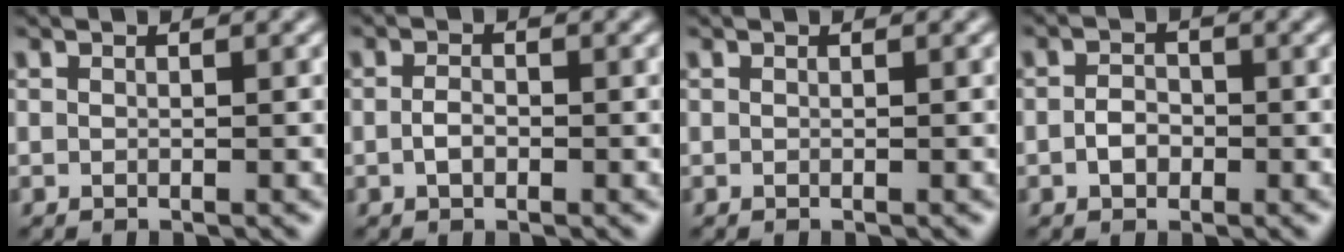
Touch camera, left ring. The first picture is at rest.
{"total": 1.4, "force": [-0.4, 0.8, 1.1], "torque": [-0.023, 0.001, -0.010]}
{"total": 0.0}
{"total": 1.9, "force": [-0.6, 1.4, 1.1], "torque": [-0.020, 0.002, -0.015]}